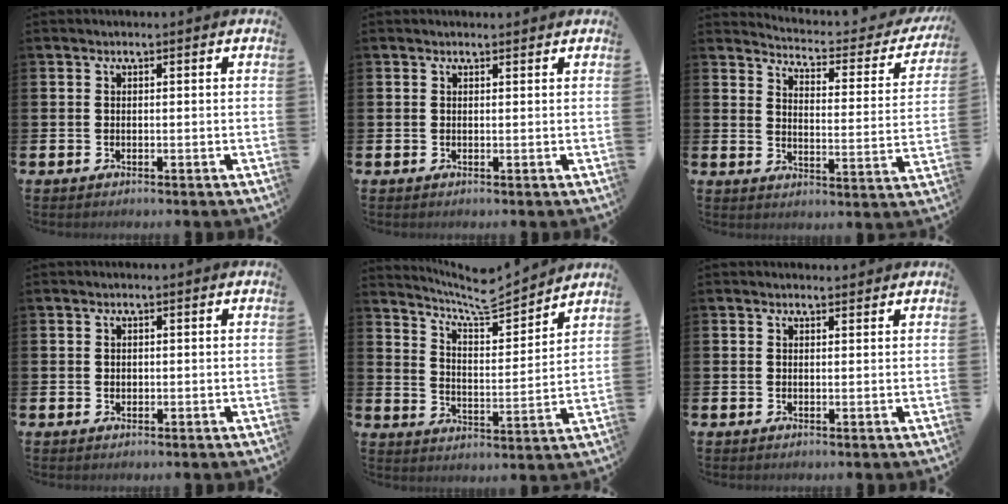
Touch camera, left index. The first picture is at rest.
{"total": 0.6, "force": [0.6, 0.1, 0.1], "torque": [0.006, -0.002, 0.009]}
{"total": 4.0, "force": [3.7, 0.8, 1.1], "torque": [-0.044, -0.036, 0.055]}
{"total": 0.7, "force": [0.3, 0.6, 0.1], "torque": [0.006, 0.002, 0.003]}
{"total": 7.4, "force": [7.0, 1.0, 2.2], "torque": [-0.067, -0.050, 0.120]}
{"total": 1.0, "force": [1.0, 0.2, 0.1], "torque": [0.006, -0.001, 0.016]}